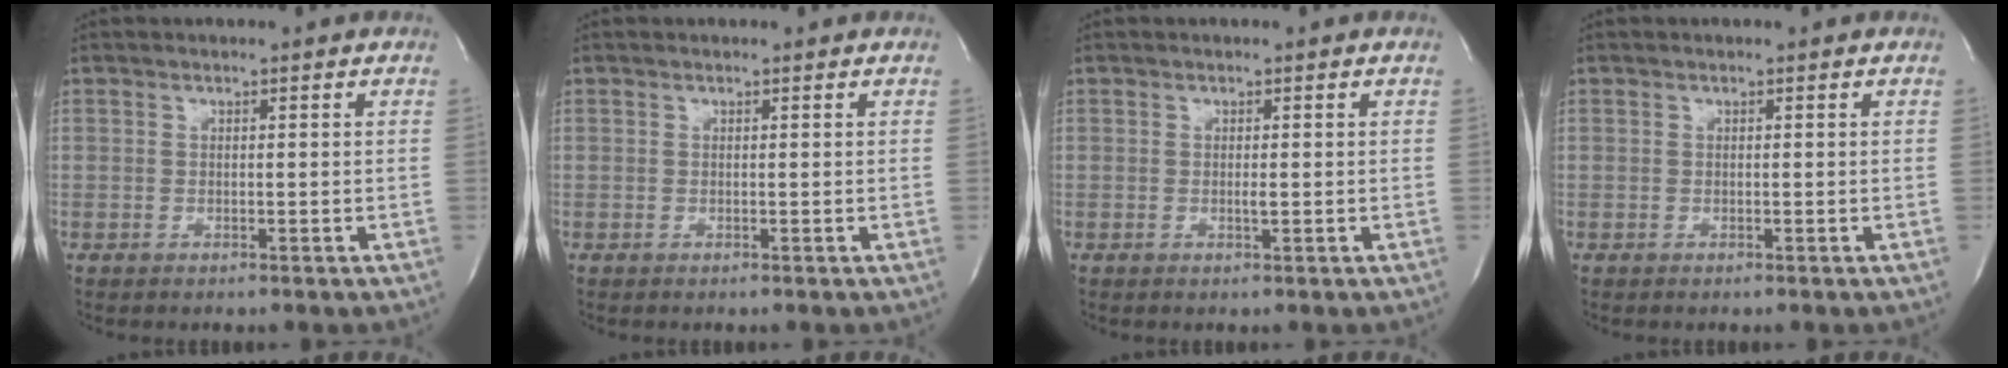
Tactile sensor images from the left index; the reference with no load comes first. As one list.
[{"total": 0.0}, {"total": 0.7, "force": [-0.1, 0.1, 0.7], "torque": [-0.015, -0.002, 0.000]}, {"total": 0.0}]